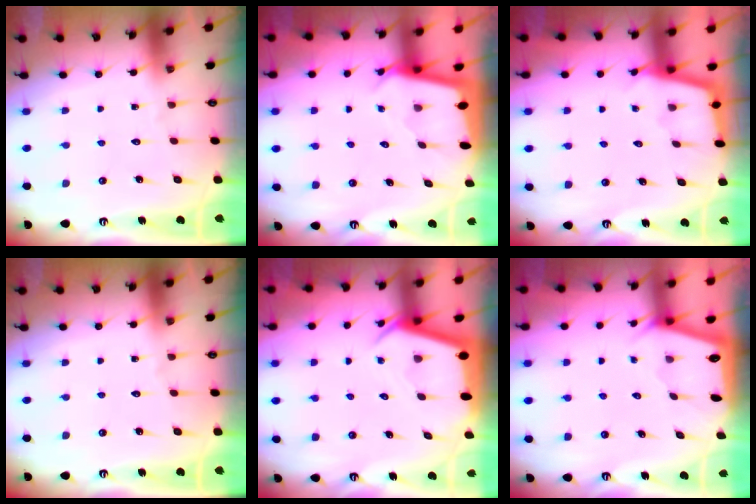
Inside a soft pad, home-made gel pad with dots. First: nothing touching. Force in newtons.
{"total": 2.4, "press": 2.4, "slide": 0.1}
{"total": 3.8, "press": 3.8, "slide": 0.2}
{"total": 0.0}
{"total": 3.5, "press": 3.5, "slide": 0.3}
{"total": 2.0, "press": 2.0, "slide": 0.3}